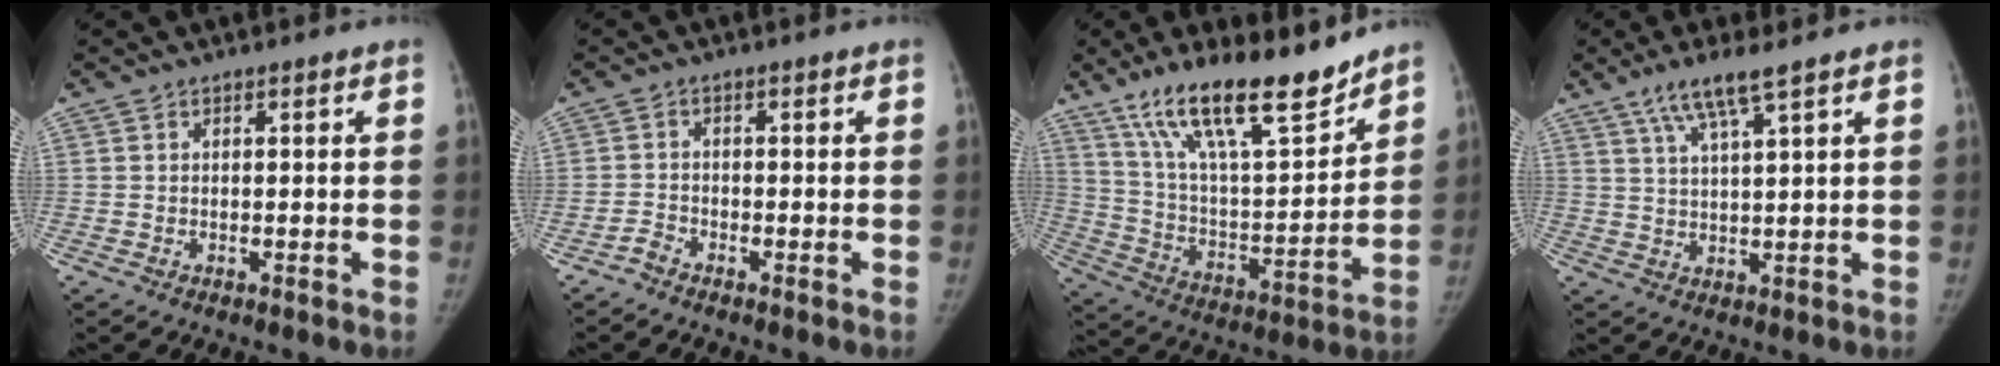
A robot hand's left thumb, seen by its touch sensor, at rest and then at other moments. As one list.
[{"total": 1.6, "force": [-1.5, 0.5, 0.4], "torque": [-0.009, 0.004, -0.032]}, {"total": 21.2, "force": [15.8, 5.4, 13.1], "torque": [-0.192, -0.081, 0.280]}, {"total": 6.7, "force": [4.4, 0.4, 5.0], "torque": [-0.105, -0.015, 0.090]}]